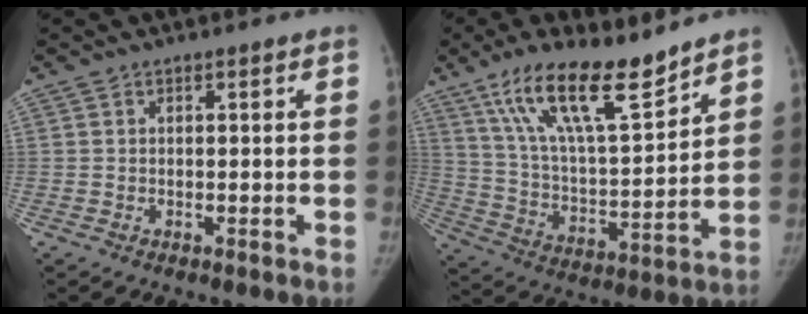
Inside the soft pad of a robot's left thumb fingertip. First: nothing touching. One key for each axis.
{"total": 18.3, "fx": 12.9, "fy": 5.0, "fz": 12.0, "tx": -0.185, "ty": -0.067, "tz": 0.238}